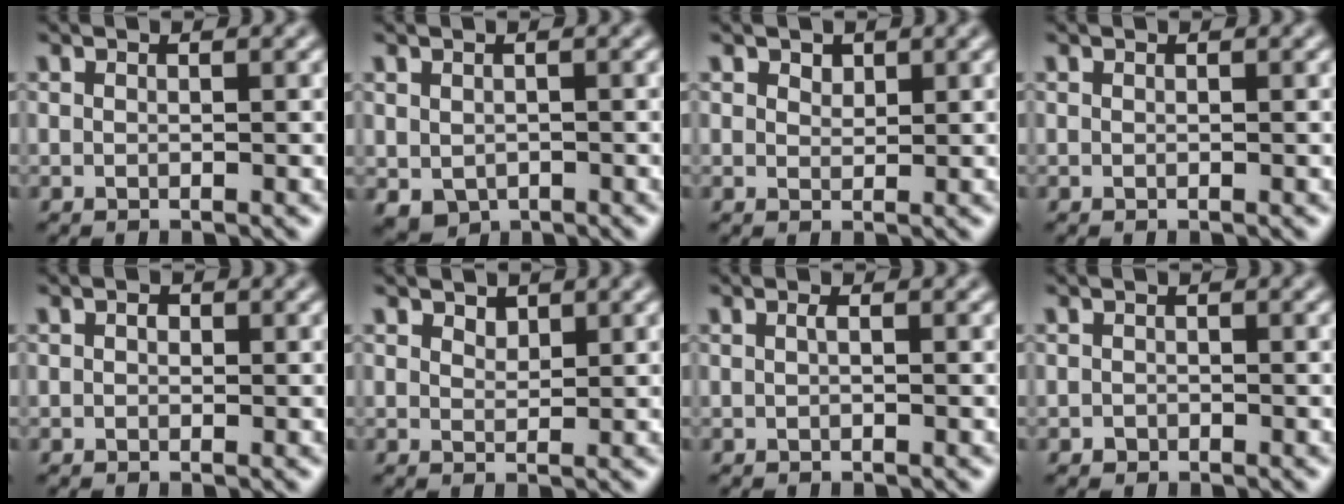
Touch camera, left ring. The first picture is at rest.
{"total": 1.9, "force": [-0.5, 1.6, 1.0], "torque": [-0.017, -0.011, -0.003]}
{"total": 1.0, "force": [0.8, 0.6, 0.3], "torque": [-0.005, -0.002, 0.013]}
{"total": 0.0}
{"total": 0.8, "force": [0.2, 0.6, 0.4], "torque": [-0.003, -0.006, -0.001]}
{"total": 1.1, "force": [0.9, 0.6, 0.3], "torque": [-0.006, -0.002, 0.018]}
{"total": 0.5, "force": [0.0, 0.1, 0.5], "torque": [-0.012, 0.001, 0.001]}
{"total": 0.6, "force": [-0.3, 0.4, 0.0], "torque": [0.004, -0.004, -0.006]}